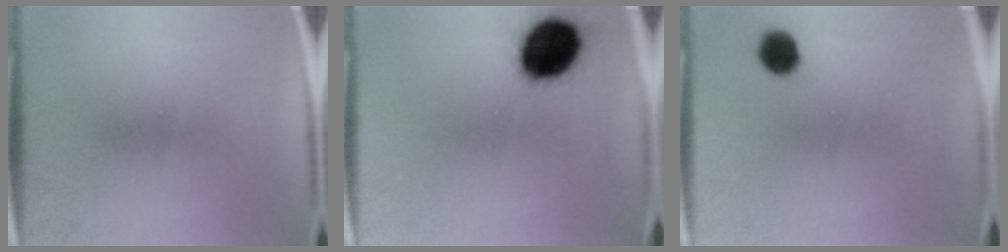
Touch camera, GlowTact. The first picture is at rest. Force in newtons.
{"total": 15.1}
{"total": 4.8}